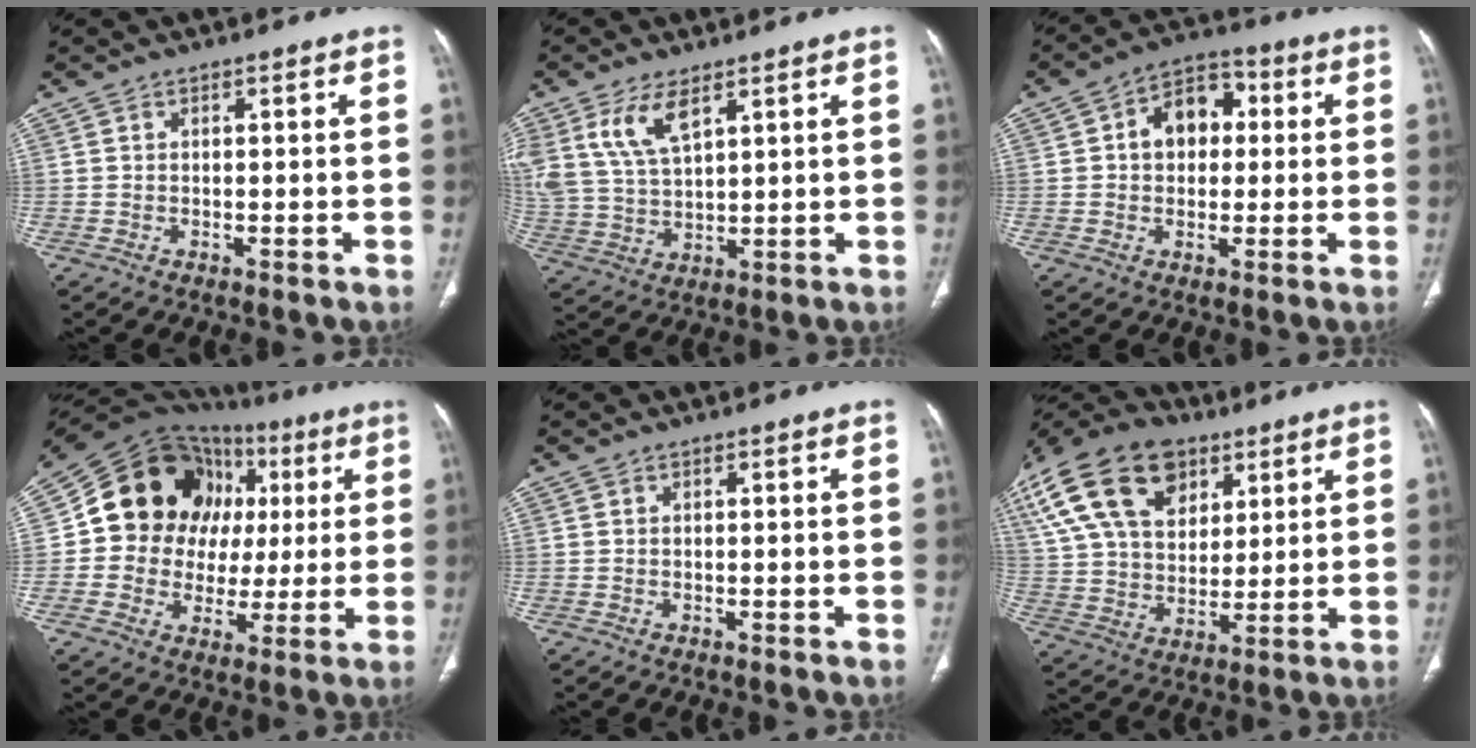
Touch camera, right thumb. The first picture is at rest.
{"total": 9.7, "force": [5.3, 4.4, 6.8], "torque": [-0.141, -0.013, 0.117]}
{"total": 9.6, "force": [1.4, 6.9, 6.6], "torque": [-0.070, 0.022, 0.015]}
{"total": 21.6, "force": [4.6, 18.1, 11.0], "torque": [-0.113, 0.043, 0.083]}
{"total": 0.0}
{"total": 27.3, "force": [12.6, 17.8, 16.5], "torque": [-0.359, 0.034, 0.234]}